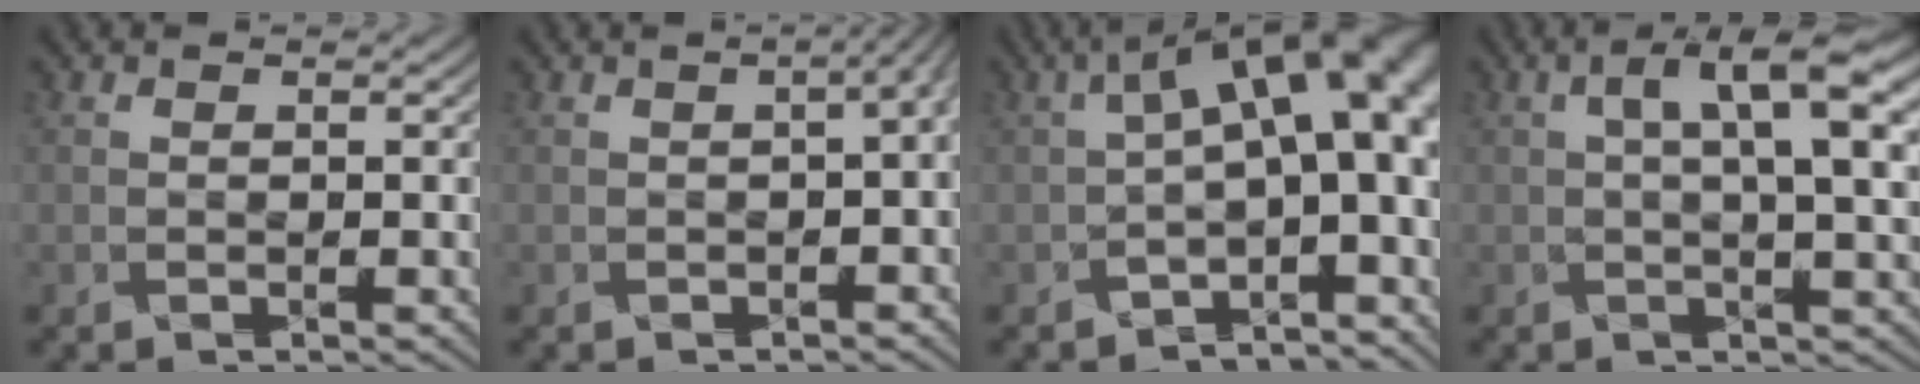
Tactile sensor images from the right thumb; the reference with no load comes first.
{"total": 3.9, "force": [-0.1, 1.6, 3.5], "torque": [-0.037, -0.004, 0.010]}
{"total": 14.2, "force": [0.6, 6.8, 12.5], "torque": [-0.170, -0.005, 0.025]}
{"total": 8.4, "force": [2.0, 2.2, 7.8], "torque": [-0.122, 0.012, 0.031]}